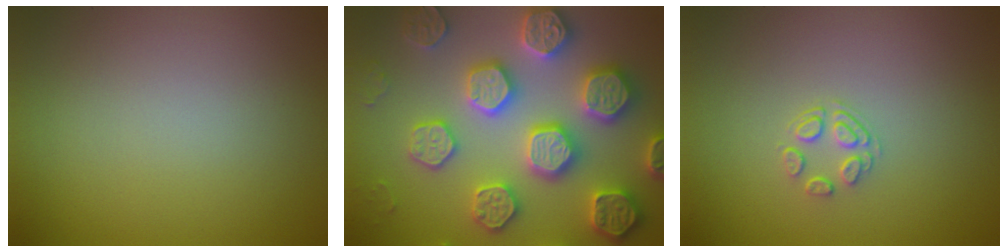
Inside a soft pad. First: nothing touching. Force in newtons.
{"total": 7.9, "press": 7.7, "slide": 1.7}
{"total": 1.7, "press": 1.0, "slide": 1.4}